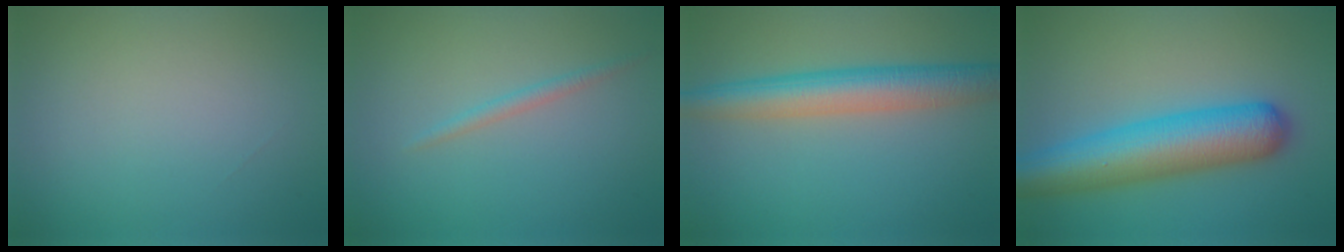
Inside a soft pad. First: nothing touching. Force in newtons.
{"total": 1.1, "press": 1.1, "slide": 0.0}
{"total": 5.8, "press": 5.8, "slide": 0.1}
{"total": 8.4, "press": 8.4, "slide": 0.3}